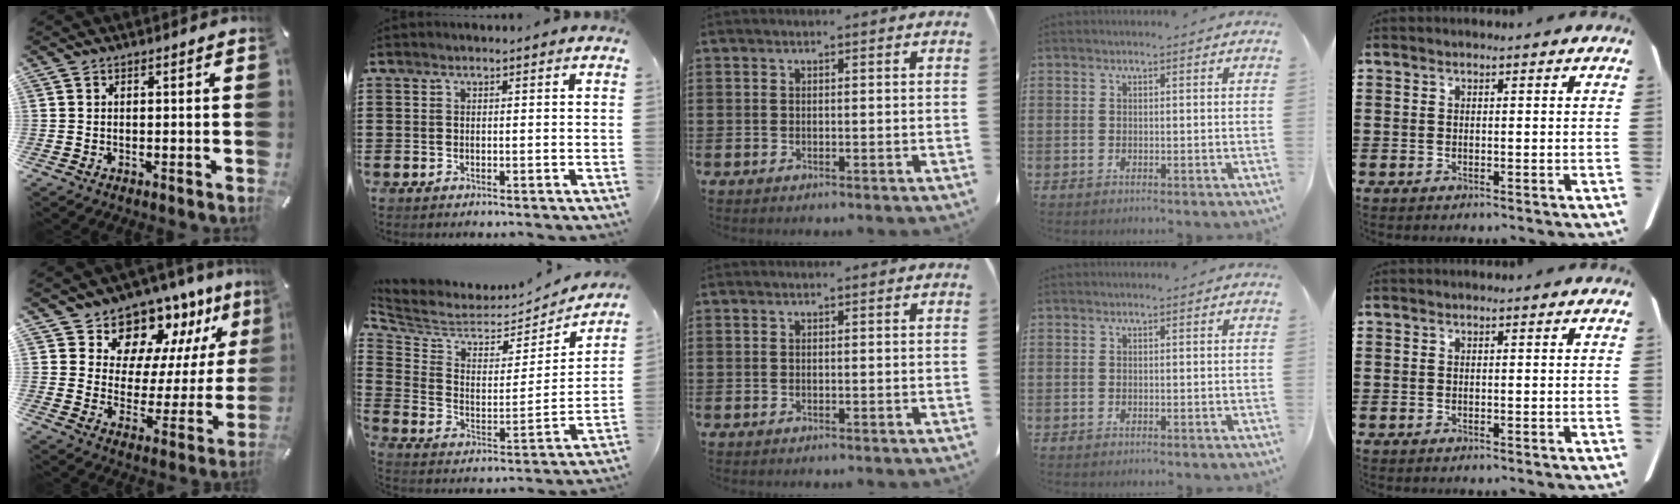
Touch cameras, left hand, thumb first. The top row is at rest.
{"thumb": {"total": 12.2, "force": [10.4, 6.4, 0.9], "torque": [-0.015, -0.118, 0.183]}, "index": {"total": 5.1, "force": [4.6, 2.1, 0.8], "torque": [-0.049, -0.042, 0.076]}}